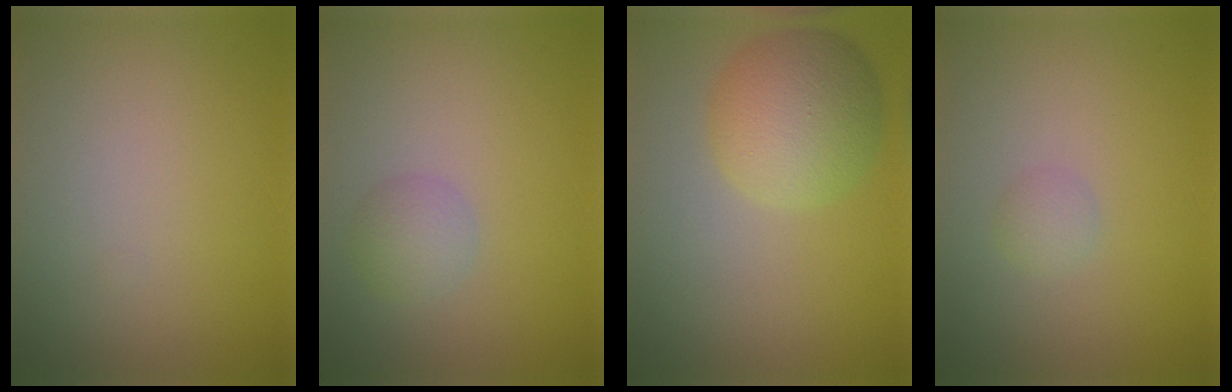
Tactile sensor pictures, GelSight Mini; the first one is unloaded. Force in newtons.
{"total": 2.0, "press": 2.0, "slide": 0.0}
{"total": 5.9, "press": 5.9, "slide": 0.3}
{"total": 1.0, "press": 1.0, "slide": 0.0}